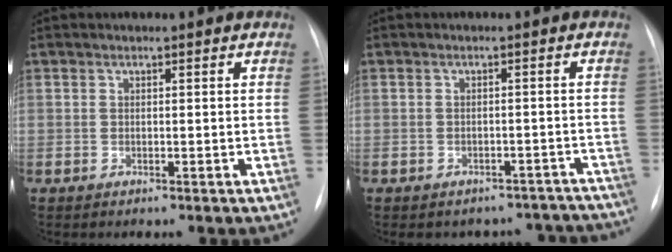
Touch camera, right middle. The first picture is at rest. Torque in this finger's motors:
{"motor_torque": [0.53, -0.64, 0.05, 0.02]}